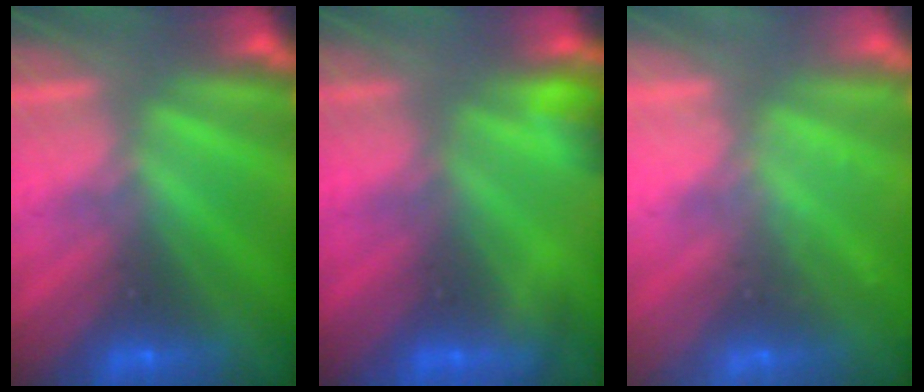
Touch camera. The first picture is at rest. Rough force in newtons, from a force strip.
{"total": 4.8}
{"total": 2.3}